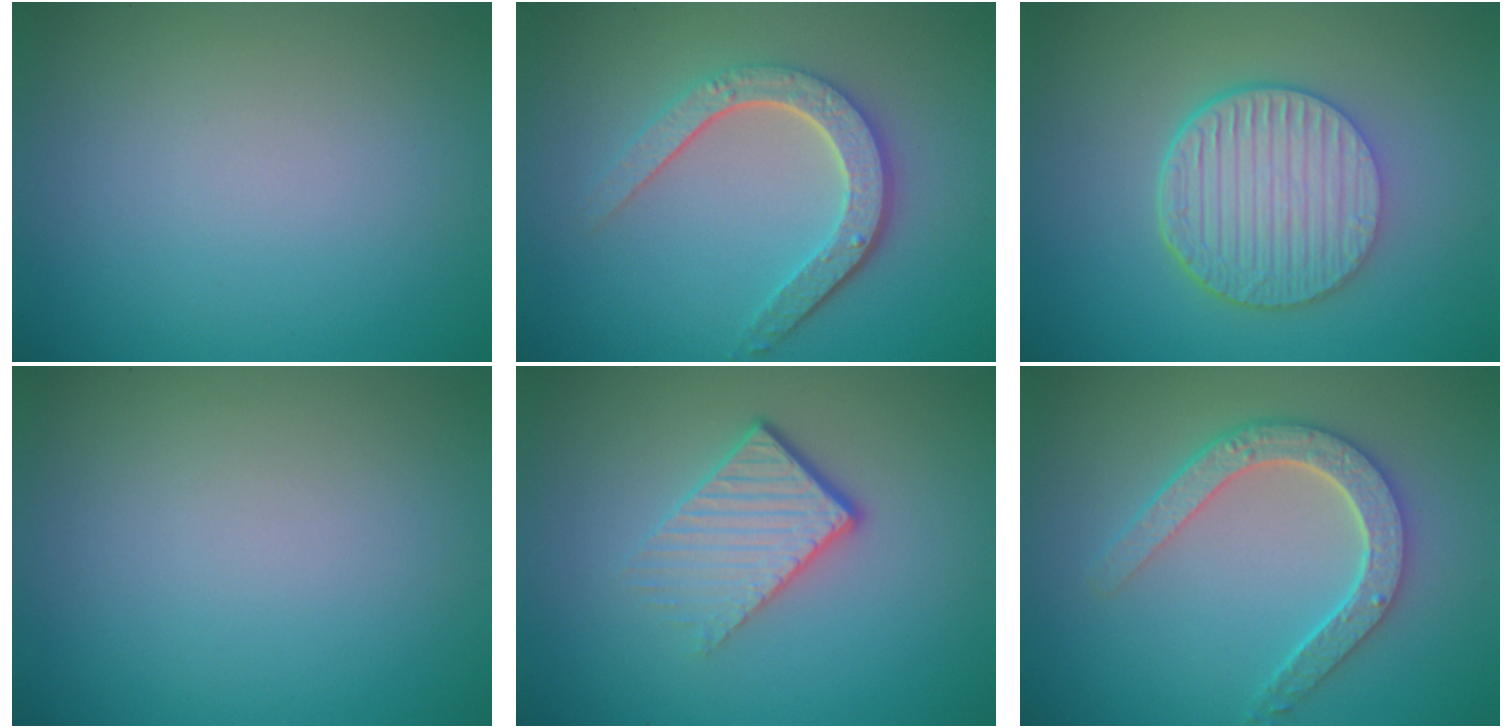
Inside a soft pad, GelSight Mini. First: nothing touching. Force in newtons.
{"total": 4.6, "press": 3.5, "slide": 3.0}
{"total": 6.5, "press": 4.8, "slide": 4.5}
{"total": 0.0}
{"total": 4.4, "press": 2.8, "slide": 3.4}
{"total": 4.6, "press": 3.7, "slide": 2.7}